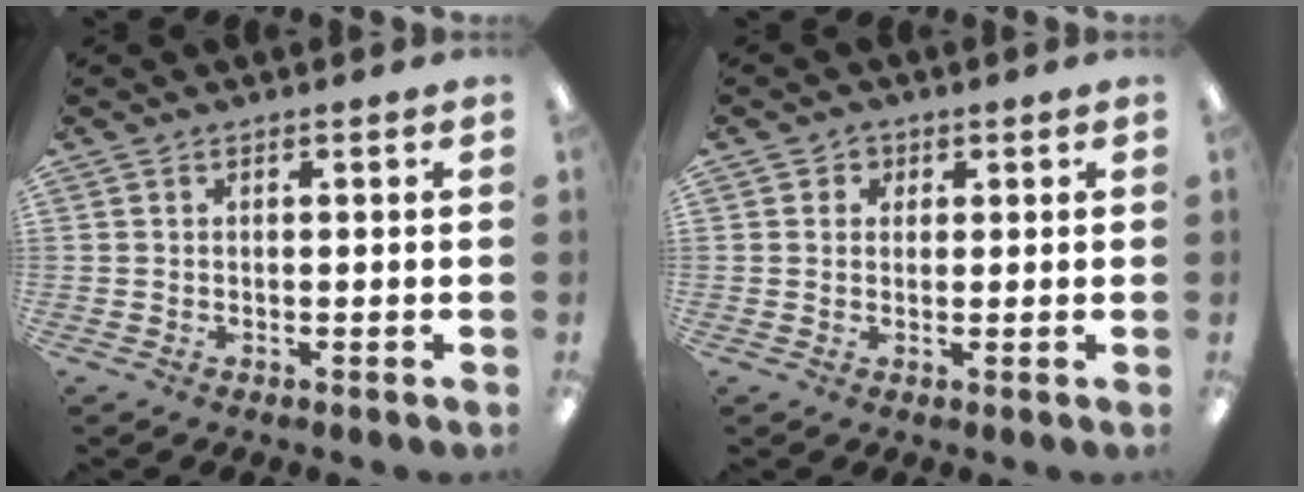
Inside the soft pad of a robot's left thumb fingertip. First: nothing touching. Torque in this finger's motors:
{"motor_torque": [0.12, -0.01, -0.17, 0.23, -0.07]}